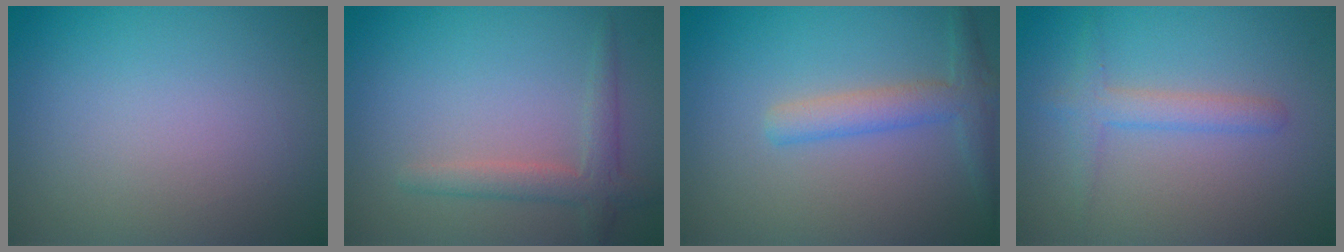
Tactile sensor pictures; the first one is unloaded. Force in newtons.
{"total": 2.5, "press": 2.5, "slide": 0.3}
{"total": 2.8, "press": 2.8, "slide": 0.1}
{"total": 2.0, "press": 2.0, "slide": 0.1}